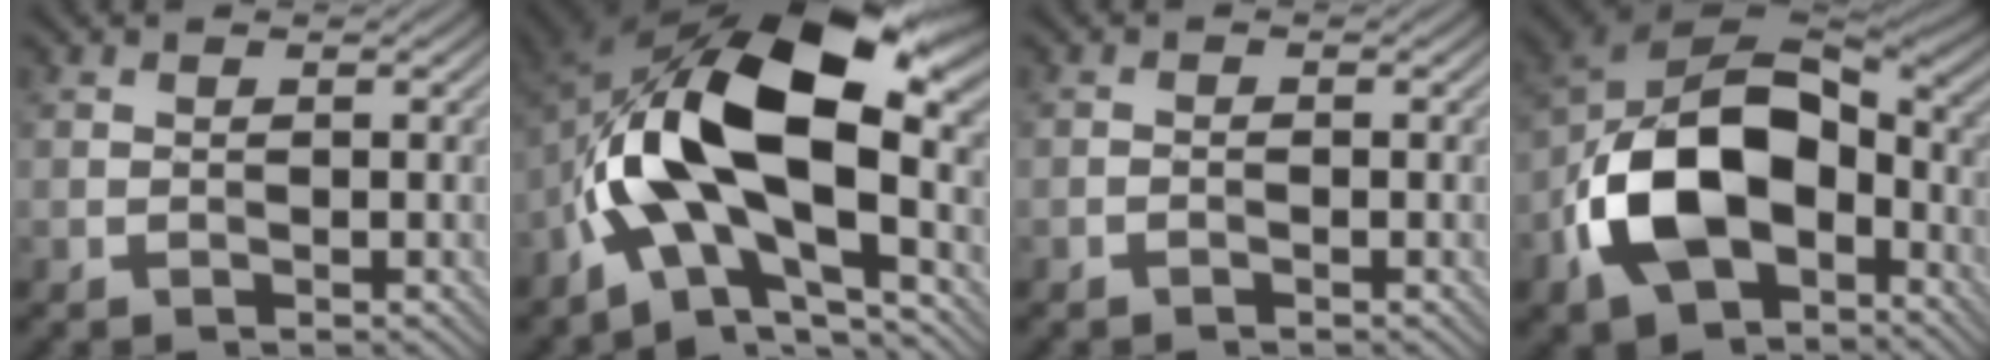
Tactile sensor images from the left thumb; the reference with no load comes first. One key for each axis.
{"total": 16.3, "fx": -1.7, "fy": 7.9, "fz": 14.1, "tx": -0.258, "ty": 0.017, "tz": -0.041}
{"total": 0.5, "fx": -0.4, "fy": 0.1, "fz": 0.2, "tx": -0.003, "ty": 0.000, "tz": -0.009}
{"total": 16.2, "fx": -5.2, "fy": 10.2, "fz": 11.5, "tx": -0.250, "ty": -0.031, "tz": -0.094}